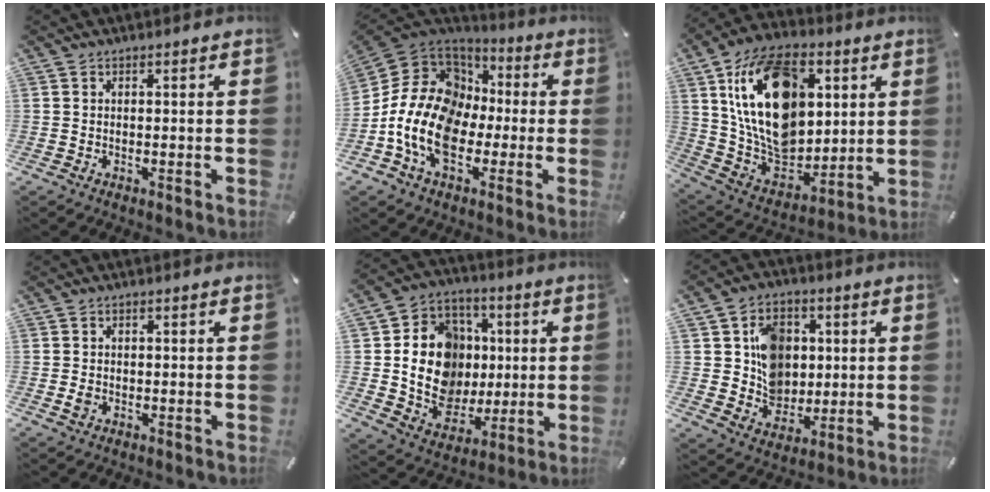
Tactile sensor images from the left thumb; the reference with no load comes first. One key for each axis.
{"total": 16.3, "fx": -4.3, "fy": 12.8, "fz": 9.2, "tx": -0.211, "ty": 0.017, "tz": -0.077}
{"total": 23.6, "fx": 6.1, "fy": 16.3, "fz": 15.9, "tx": -0.312, "ty": -0.028, "tz": 0.104}
{"total": 1.7, "fx": -0.2, "fy": 1.3, "fz": 1.1, "tx": -0.020, "ty": 0.004, "tz": -0.005}
{"total": 16.9, "fx": 0.4, "fy": 14.9, "fz": 8.0, "tx": -0.126, "ty": 0.004, "tz": 0.023}
{"total": 11.3, "fx": 2.1, "fy": 10.0, "fz": 4.7, "tx": -0.066, "ty": 0.000, "tz": 0.049}